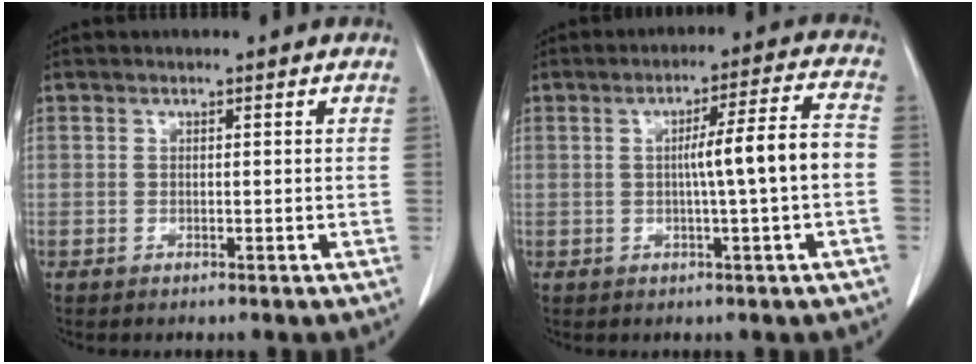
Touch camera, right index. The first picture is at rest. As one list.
[{"total": 8.2, "force": [-0.8, -0.6, 8.1], "torque": [-0.123, 0.014, -0.011]}]